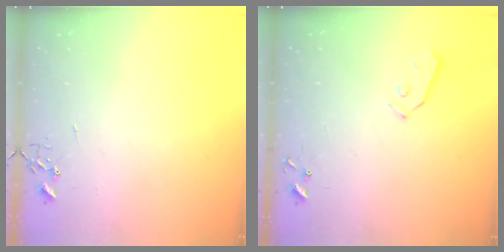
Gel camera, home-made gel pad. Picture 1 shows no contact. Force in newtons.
{"total": 3.4, "press": 3.4, "slide": 0.5}